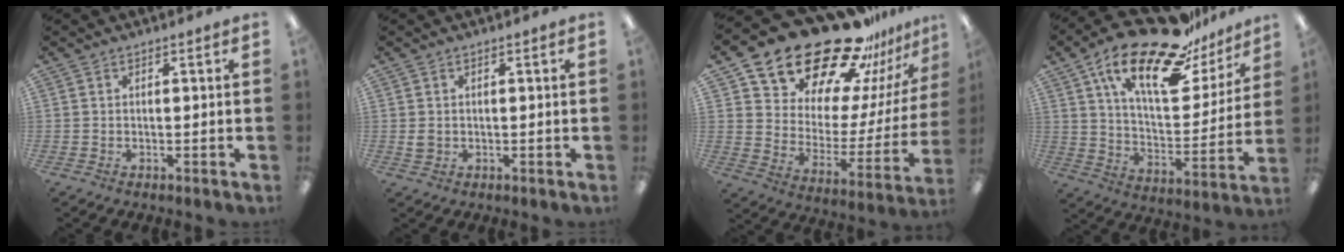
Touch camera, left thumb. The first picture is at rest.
{"total": 1.8, "force": [0.4, 1.5, 0.9], "torque": [-0.010, 0.001, 0.005]}
{"total": 24.6, "force": [21.0, 10.0, 8.3], "torque": [-0.122, -0.164, 0.372]}
{"total": 25.6, "force": [16.9, 9.8, 16.6], "torque": [-0.265, -0.097, 0.281]}